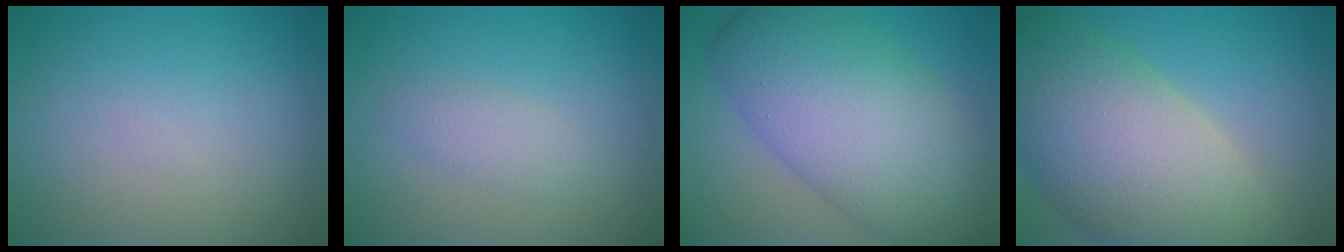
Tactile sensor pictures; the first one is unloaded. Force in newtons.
{"total": 1.7, "press": 1.7, "slide": 0.1}
{"total": 11.4, "press": 11.4, "slide": 0.3}
{"total": 12.6, "press": 12.5, "slide": 1.0}